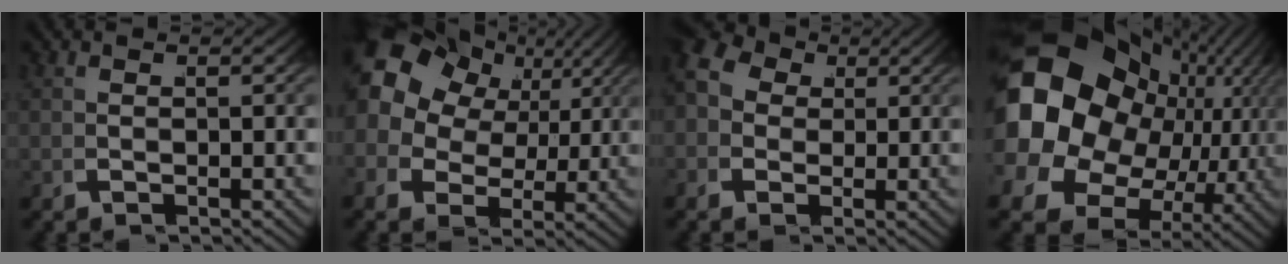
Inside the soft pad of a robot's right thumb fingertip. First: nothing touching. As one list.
[{"total": 13.6, "force": [4.6, 10.0, 7.9], "torque": [-0.158, 0.012, 0.063]}, {"total": 8.3, "force": [2.2, 6.7, 4.4], "torque": [-0.075, 0.013, 0.018]}, {"total": 25.1, "force": [1.5, 19.1, 16.2], "torque": [-0.309, -0.039, 0.025]}]